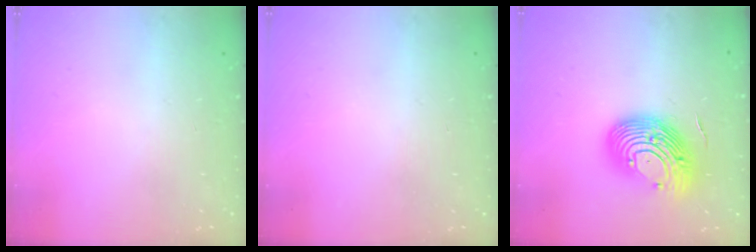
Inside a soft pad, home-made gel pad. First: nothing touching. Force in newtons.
{"total": 0.0}
{"total": 16.3, "press": 15.8, "slide": 4.1}